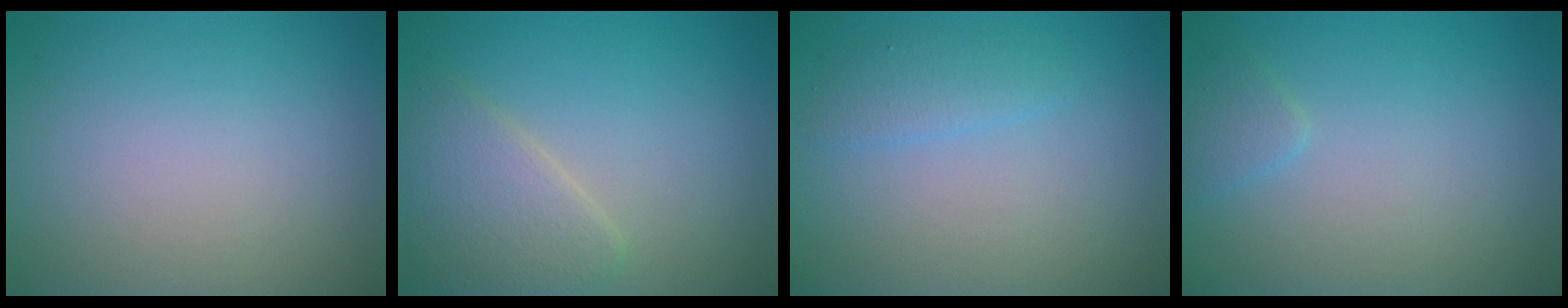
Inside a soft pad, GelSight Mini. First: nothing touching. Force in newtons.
{"total": 3.8, "press": 3.8, "slide": 0.2}
{"total": 1.6, "press": 1.6, "slide": 0.1}
{"total": 1.2, "press": 1.2, "slide": 0.1}